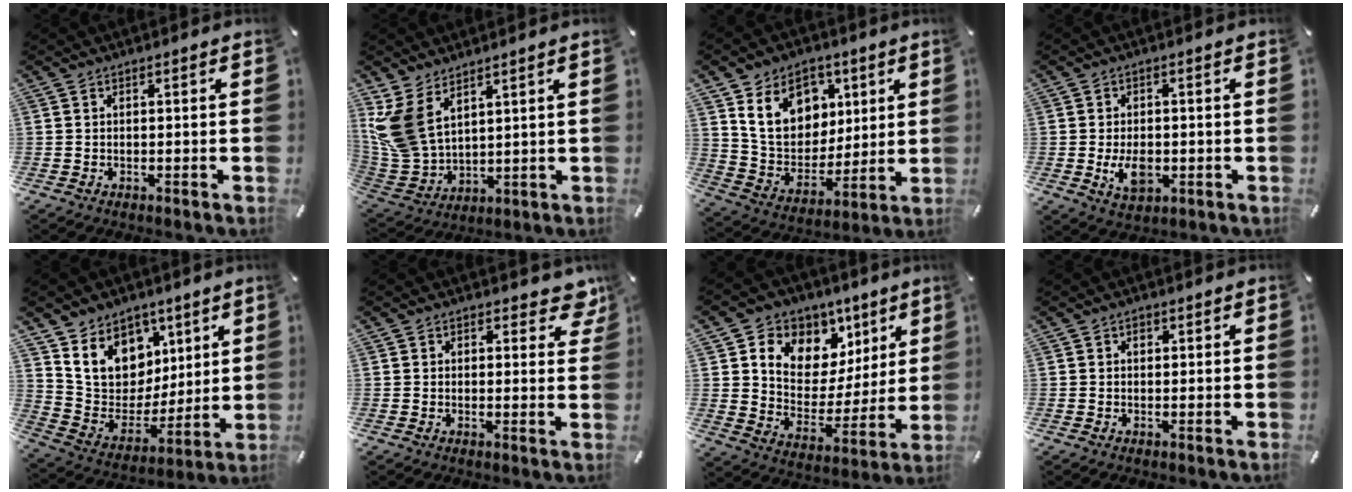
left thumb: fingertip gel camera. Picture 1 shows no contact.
{"total": 12.5, "force": [6.6, 7.4, 7.7], "torque": [-0.198, -0.028, 0.125]}
{"total": 15.6, "force": [6.4, 12.5, 6.7], "torque": [-0.115, -0.020, 0.129]}
{"total": 6.2, "force": [-1.2, 4.0, 4.6], "torque": [-0.087, -0.008, -0.025]}
{"total": 14.2, "force": [6.9, 11.6, 4.4], "torque": [-0.078, -0.051, 0.142]}
{"total": 4.5, "force": [2.6, 2.8, 2.4], "torque": [-0.013, -0.010, 0.039]}
{"total": 9.9, "force": [5.3, 8.1, 2.1], "torque": [-0.032, -0.057, 0.099]}
{"total": 0.9, "force": [0.2, 0.7, 0.4], "torque": [-0.001, 0.000, 0.001]}